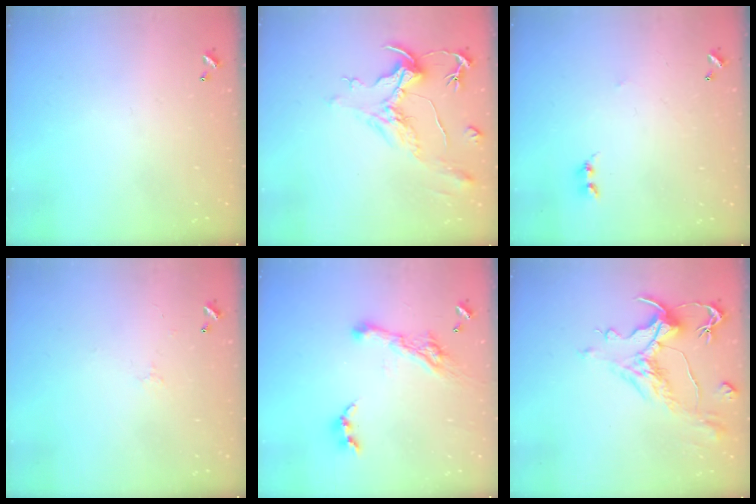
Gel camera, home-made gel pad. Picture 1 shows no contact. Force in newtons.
{"total": 2.2, "press": 1.7, "slide": 1.4}
{"total": 2.8, "press": 2.7, "slide": 0.4}
{"total": 0.7, "press": 0.2, "slide": 0.6}
{"total": 8.3, "press": 8.2, "slide": 1.2}
{"total": 1.8, "press": 1.1, "slide": 1.4}